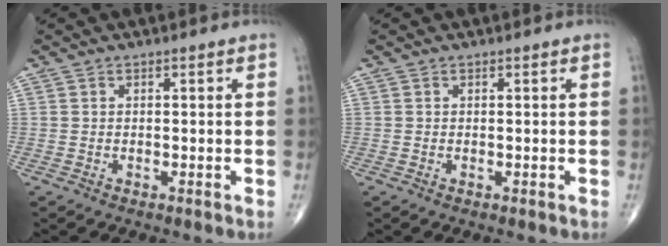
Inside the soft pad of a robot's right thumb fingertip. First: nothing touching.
{"total": 0.0}